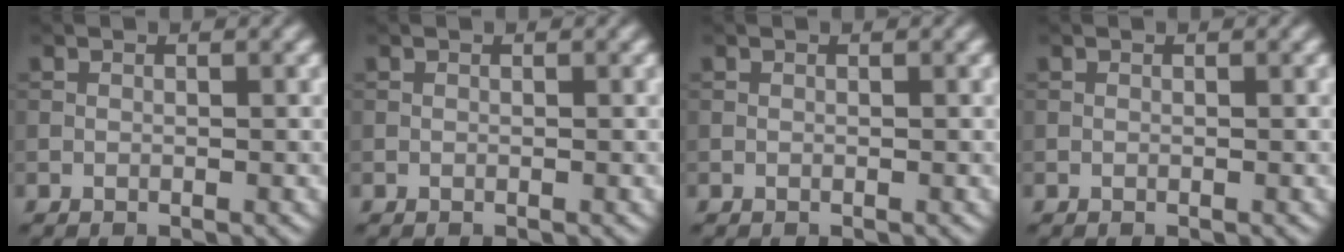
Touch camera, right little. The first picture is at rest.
{"total": 0.0}
{"total": 0.0}
{"total": 0.0}